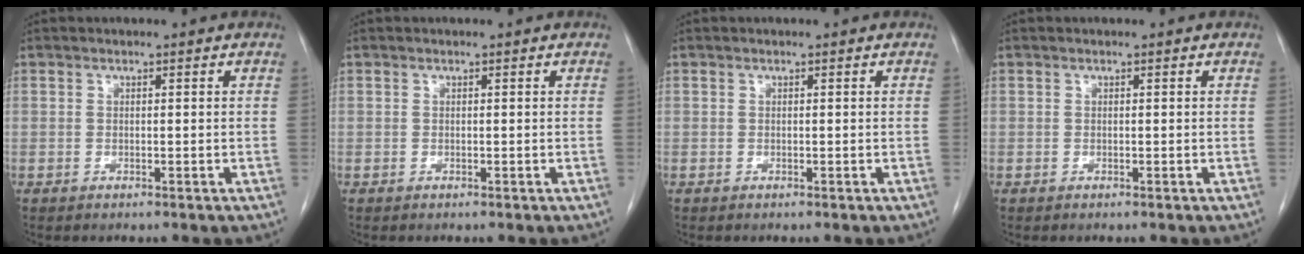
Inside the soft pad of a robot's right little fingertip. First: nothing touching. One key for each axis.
{"total": 0.0}
{"total": 0.0}
{"total": 0.0}